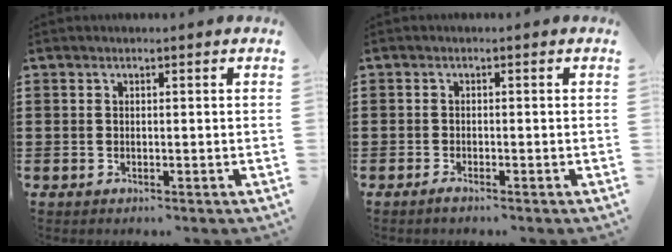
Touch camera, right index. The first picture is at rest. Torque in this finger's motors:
{"motor_torque": [-0.28, 0.32, 0.00, -0.01]}